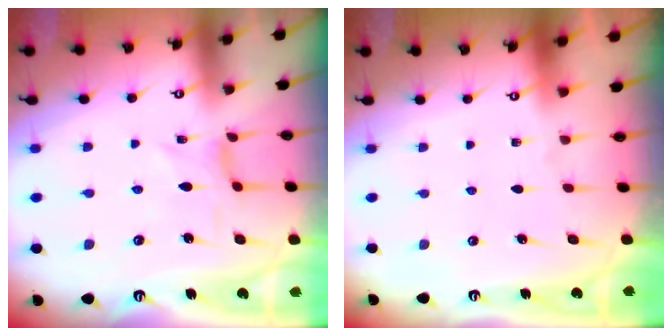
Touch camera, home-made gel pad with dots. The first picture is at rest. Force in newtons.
{"total": 0.0}